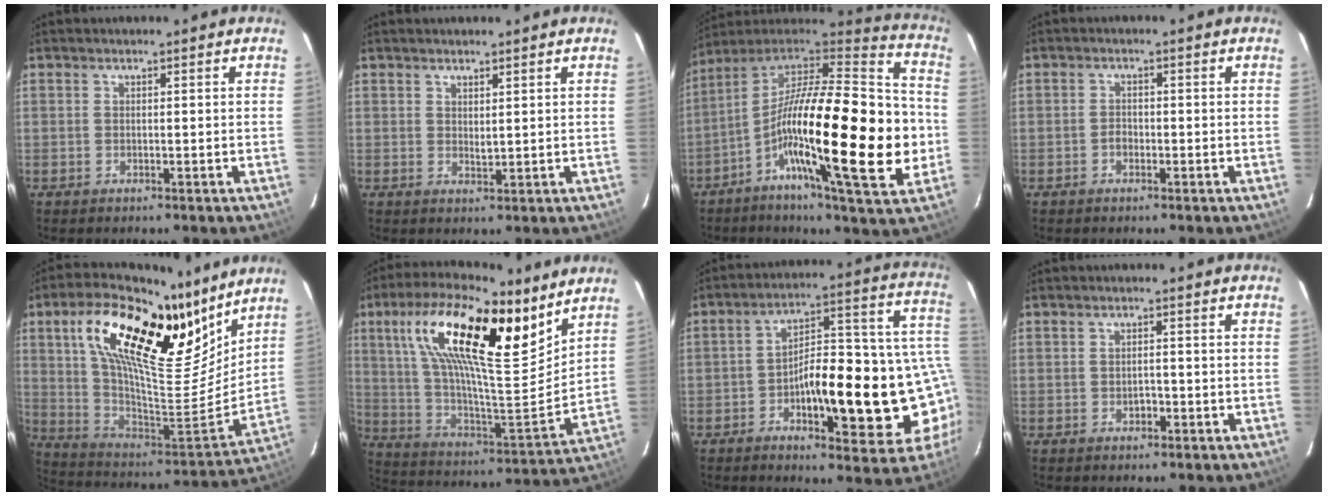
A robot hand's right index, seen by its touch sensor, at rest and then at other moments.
{"total": 1.6, "force": [1.2, 0.6, 0.9], "torque": [-0.015, -0.001, 0.020]}
{"total": 29.5, "force": [-6.6, 6.5, 28.0], "torque": [-0.462, -0.027, -0.128]}
{"total": 1.5, "force": [-0.9, 1.0, 0.7], "torque": [-0.015, 0.004, -0.016]}
{"total": 29.4, "force": [17.2, 11.7, 20.7], "torque": [-0.371, 0.021, 0.305]}
{"total": 25.9, "force": [13.9, 8.1, 20.3], "torque": [-0.358, 0.036, 0.245]}
{"total": 22.0, "force": [-3.8, 8.7, 19.9], "torque": [-0.270, 0.023, -0.043]}
{"total": 1.5, "force": [-0.7, 1.0, 0.9], "torque": [-0.017, 0.006, -0.008]}